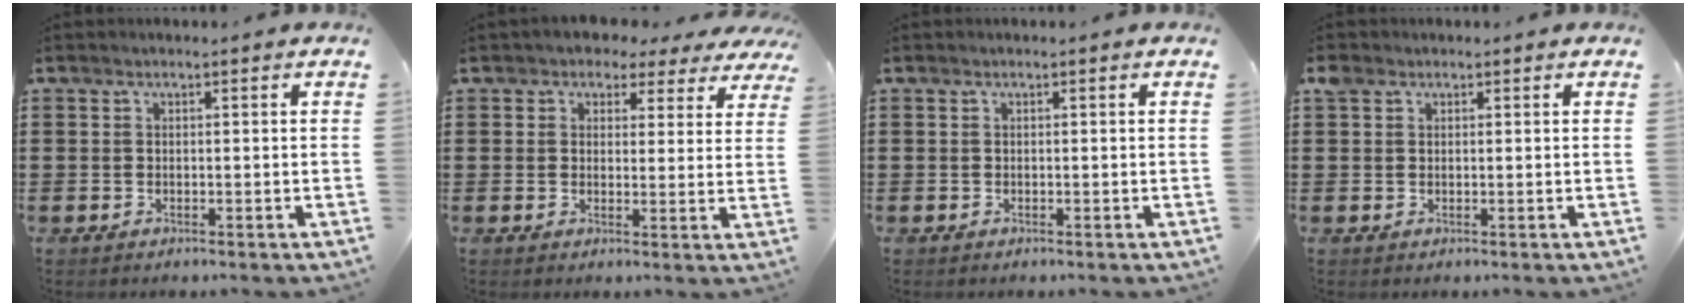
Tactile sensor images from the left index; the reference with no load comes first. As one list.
[{"total": 2.8, "force": [2.2, 1.7, 0.6], "torque": [-0.018, -0.005, 0.036]}, {"total": 0.0}, {"total": 1.5, "force": [0.8, 1.1, 0.7], "torque": [-0.019, 0.006, 0.014]}]